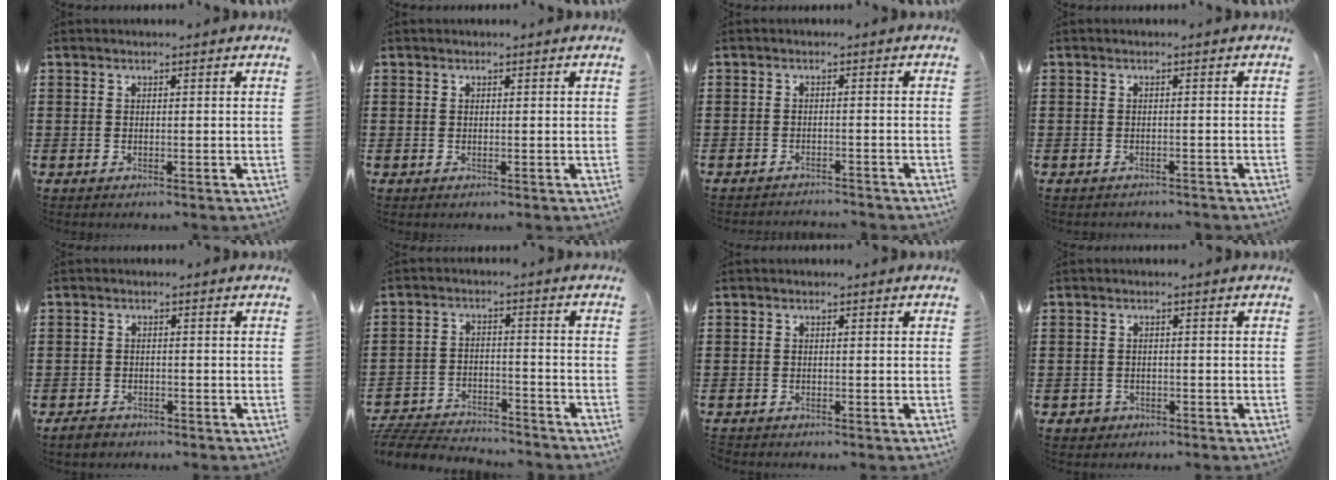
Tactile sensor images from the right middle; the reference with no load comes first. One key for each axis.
{"total": 0.0}
{"total": 1.9, "fx": -1.9, "fy": 0.1, "fz": -0.1, "tx": -0.004, "ty": 0.003, "tz": -0.041}
{"total": 0.9, "fx": -0.9, "fy": 0.2, "fz": 0.0, "tx": -0.003, "ty": 0.002, "tz": -0.021}
{"total": 1.8, "fx": -1.5, "fy": 0.9, "fz": 0.2, "tx": -0.008, "ty": 0.005, "tz": -0.034}
{"total": 5.7, "fx": -5.6, "fy": 0.8, "fz": 0.7, "tx": -0.020, "ty": 0.009, "tz": -0.116}
{"total": 0.8, "fx": -0.8, "fy": 0.2, "fz": -0.1, "tx": 0.000, "ty": 0.003, "tz": -0.018}
{"total": 1.4, "fx": -1.0, "fy": 0.9, "fz": 0.0, "tx": -0.004, "ty": 0.002, "tz": -0.024}